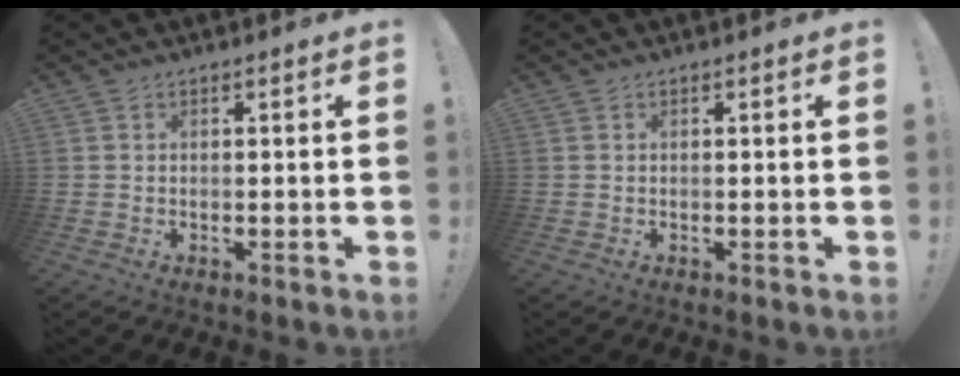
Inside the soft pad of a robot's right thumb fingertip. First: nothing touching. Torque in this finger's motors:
{"motor_torque": [0.00, 0.00, 0.00, 0.00, 0.00]}